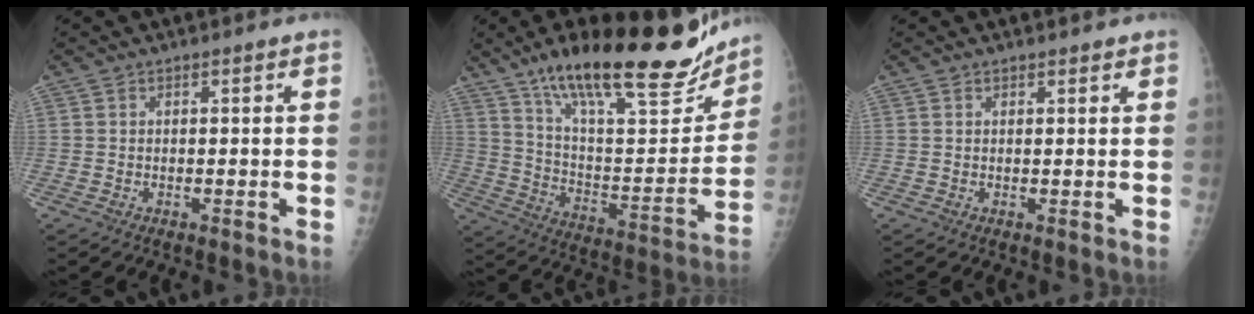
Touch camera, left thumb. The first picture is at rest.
{"total": 28.8, "force": [20.3, 8.3, 18.6], "torque": [-0.249, -0.074, 0.324]}
{"total": 1.1, "force": [0.9, 0.5, 0.3], "torque": [0.003, -0.005, 0.011]}